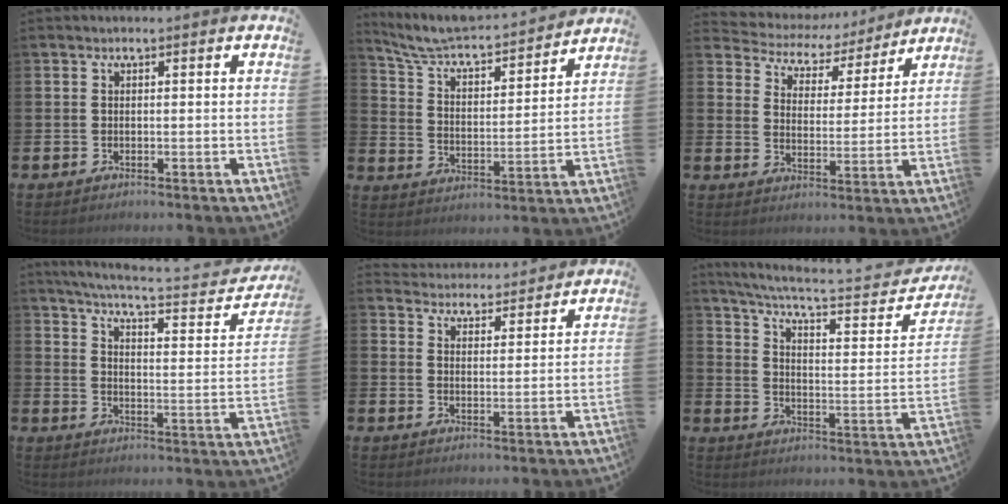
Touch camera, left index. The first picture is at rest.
{"total": 6.8, "force": [6.4, 1.3, 2.1], "torque": [-0.073, -0.055, 0.104]}
{"total": 5.2, "force": [4.5, 2.6, 0.3], "torque": [-0.035, -0.039, 0.073]}
{"total": 5.4, "force": [5.0, 0.1, 2.1], "torque": [-0.055, -0.047, 0.076]}
{"total": 4.6, "force": [4.6, 0.7, -0.2], "torque": [-0.008, -0.038, 0.079]}
{"total": 5.9, "force": [5.1, 0.8, 2.8], "torque": [-0.070, -0.044, 0.077]}